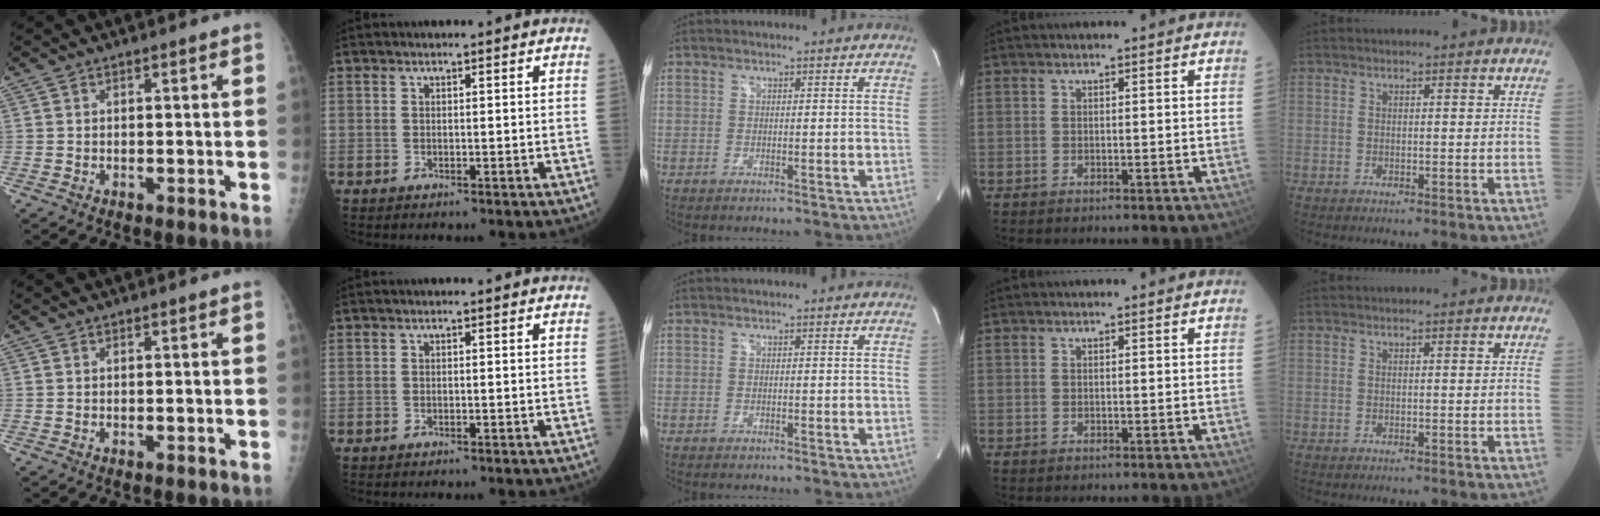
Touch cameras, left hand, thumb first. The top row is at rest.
{}